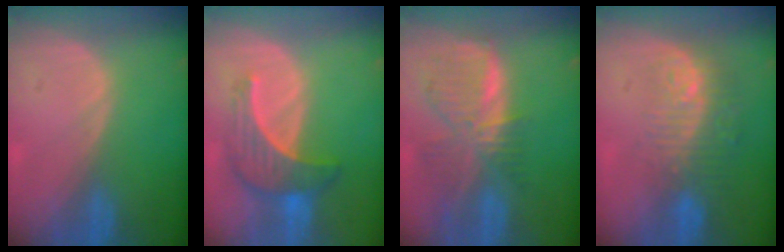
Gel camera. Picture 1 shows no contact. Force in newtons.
{"total": 7.1, "press": 6.9, "slide": 1.8}
{"total": 8.7, "press": 7.5, "slide": 4.3}
{"total": 9.9, "press": 8.1, "slide": 5.7}